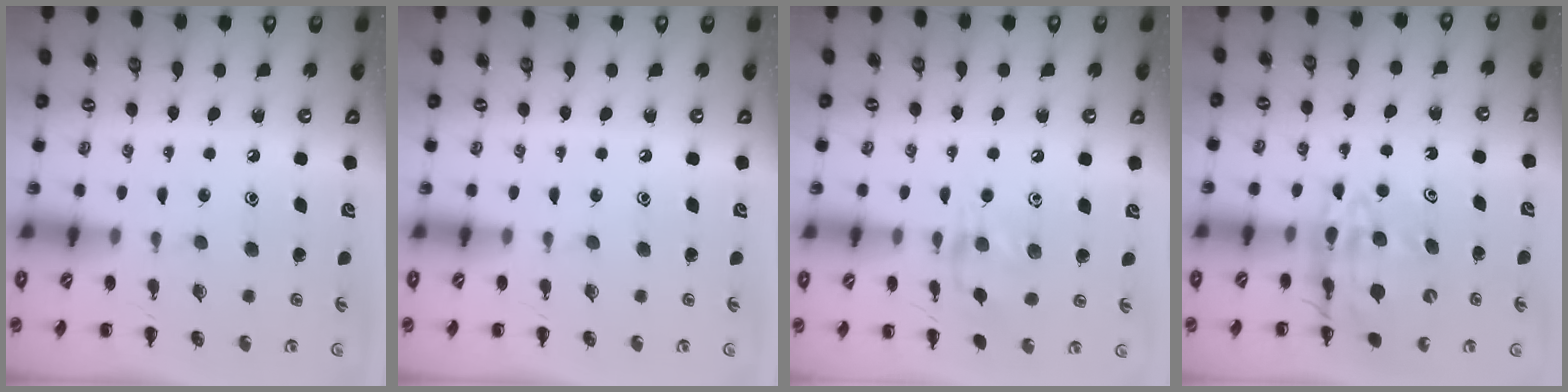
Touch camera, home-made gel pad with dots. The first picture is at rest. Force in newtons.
{"total": 0.0}
{"total": 9.1, "press": 9.0, "slide": 0.7}
{"total": 13.5, "press": 13.1, "slide": 3.4}